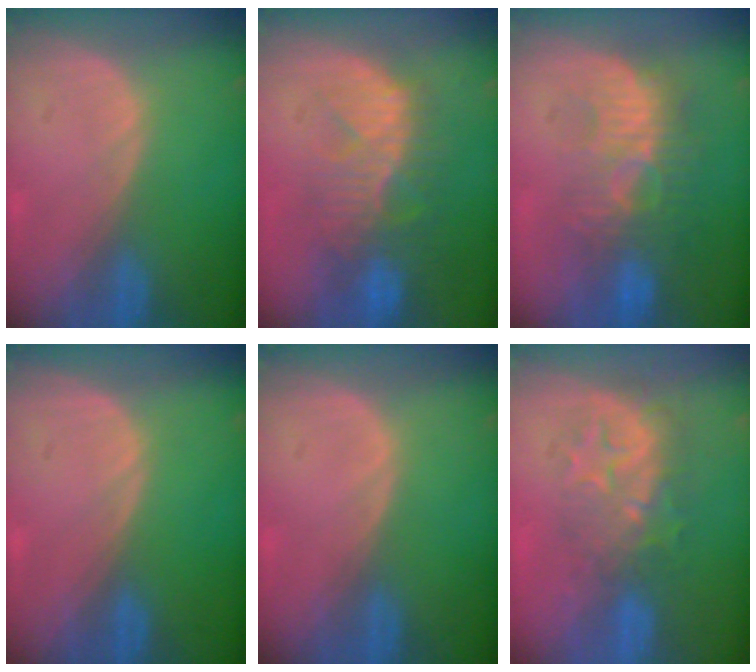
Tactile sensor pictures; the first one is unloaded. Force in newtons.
{"total": 10.0, "press": 9.0, "slide": 4.2}
{"total": 9.4, "press": 8.9, "slide": 2.9}
{"total": 0.0}
{"total": 0.0}
{"total": 8.8, "press": 7.7, "slide": 4.2}